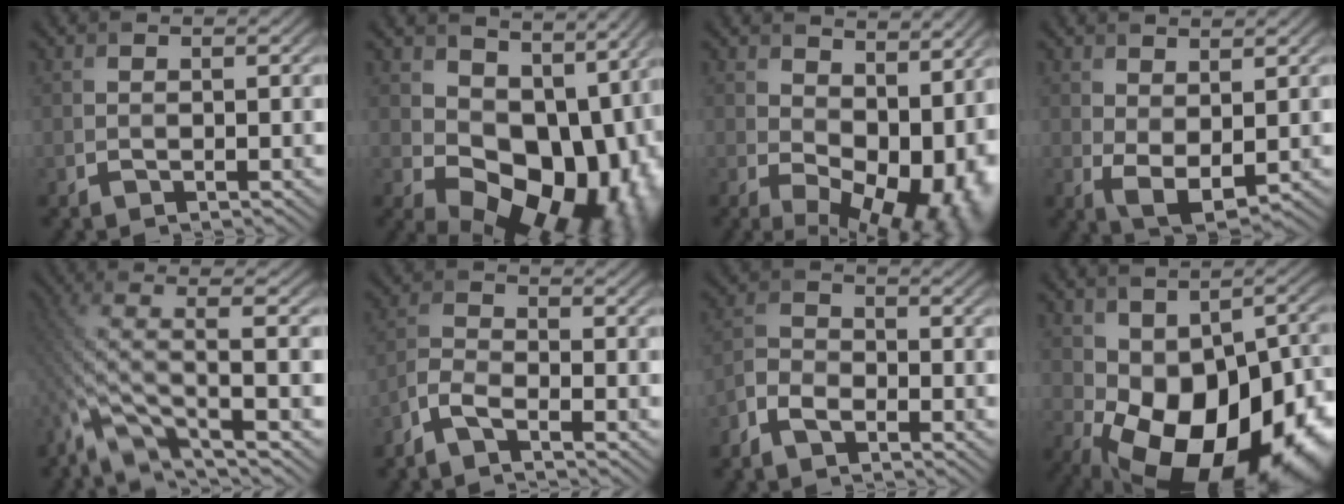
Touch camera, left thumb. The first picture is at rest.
{"total": 14.9, "force": [1.2, 10.8, 10.2], "torque": [-0.127, -0.029, 0.056]}
{"total": 13.0, "force": [1.8, 8.2, 9.9], "torque": [-0.129, -0.027, 0.063]}
{"total": 4.1, "force": [0.9, 2.3, 3.3], "torque": [-0.078, -0.008, 0.022]}
{"total": 5.8, "force": [-2.0, 1.2, 5.3], "torque": [-0.119, 0.012, -0.058]}
{"total": 3.4, "force": [-2.7, 0.8, 1.9], "torque": [-0.050, -0.002, -0.068]}
{"total": 3.7, "force": [-2.5, 1.9, 1.8], "torque": [-0.044, 0.001, -0.061]}
{"total": 18.5, "force": [-6.1, 11.1, 13.6], "torque": [-0.177, -0.031, -0.064]}